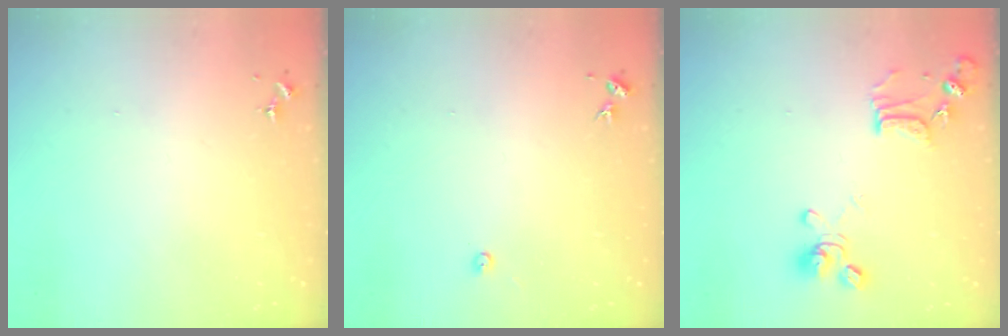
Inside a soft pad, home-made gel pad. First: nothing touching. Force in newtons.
{"total": 3.0, "press": 3.0, "slide": 0.4}
{"total": 13.1, "press": 13.0, "slide": 1.3}